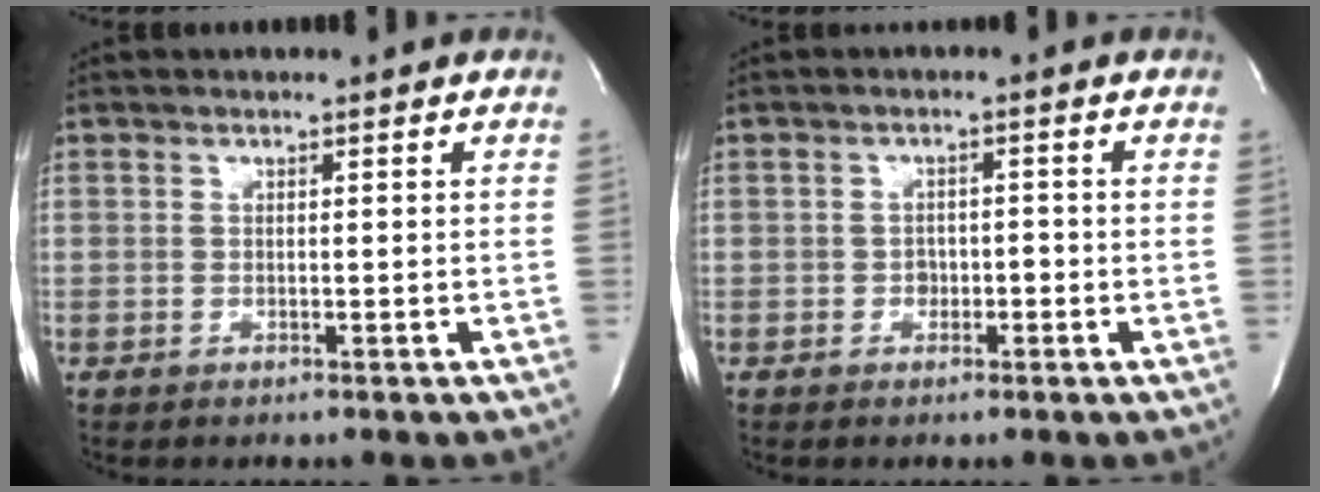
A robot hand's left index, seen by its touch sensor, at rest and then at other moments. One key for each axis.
{"total": 1.7, "fx": -0.7, "fy": 1.3, "fz": 0.9, "tx": -0.007, "ty": 0.008, "tz": -0.010}